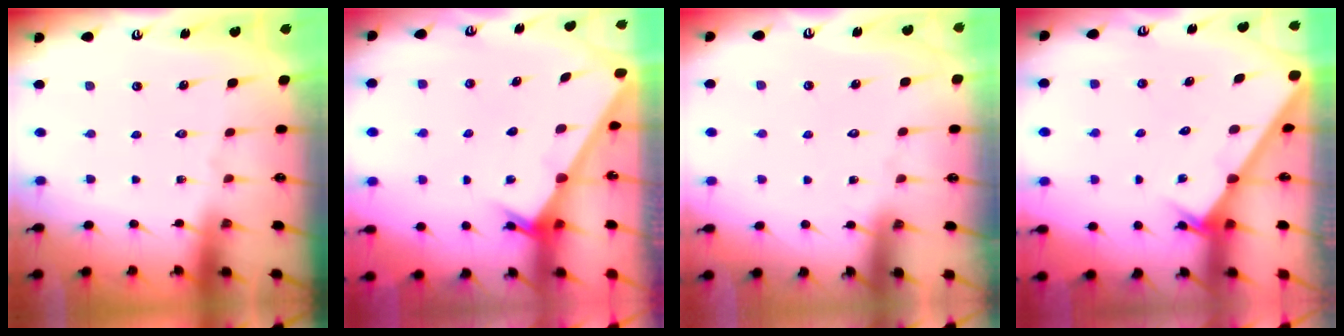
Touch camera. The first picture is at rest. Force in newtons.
{"total": 2.6, "press": 2.6, "slide": 0.2}
{"total": 3.5, "press": 3.5, "slide": 0.3}
{"total": 1.8, "press": 1.8, "slide": 0.2}